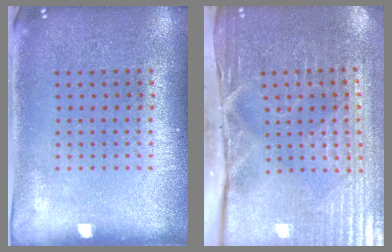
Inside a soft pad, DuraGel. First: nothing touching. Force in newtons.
{"total": 4.3, "press": 4.0, "slide": 1.5}